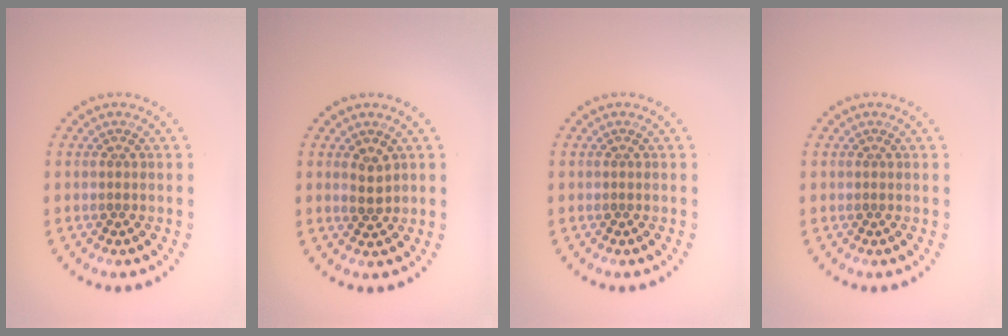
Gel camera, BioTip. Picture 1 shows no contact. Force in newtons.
{"total": 1.9, "press": 1.8, "slide": 0.5}
{"total": 0.0}
{"total": 0.0}